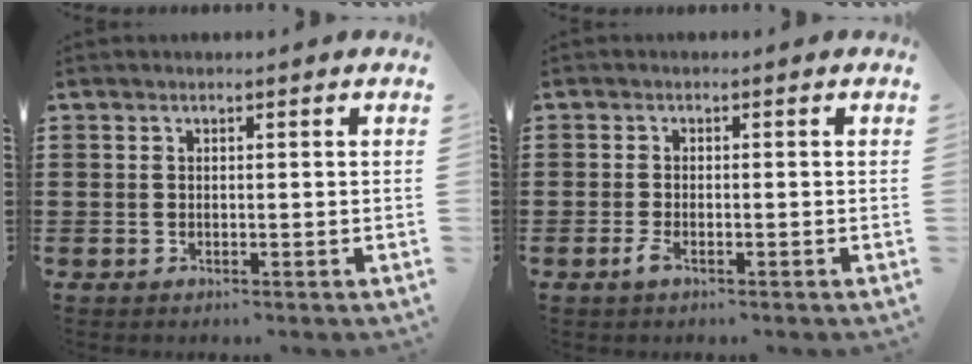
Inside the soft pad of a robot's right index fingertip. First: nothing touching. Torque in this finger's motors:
{"motor_torque": [0.24, 0.52, 0.04, 0.03]}